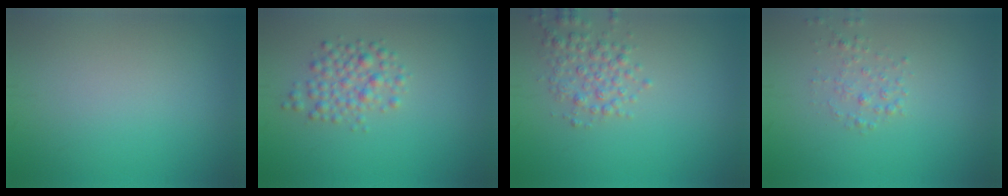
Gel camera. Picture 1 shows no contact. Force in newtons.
{"total": 2.7, "press": 2.7, "slide": 0.1}
{"total": 2.7, "press": 2.7, "slide": 0.0}
{"total": 1.4, "press": 1.4, "slide": 0.0}